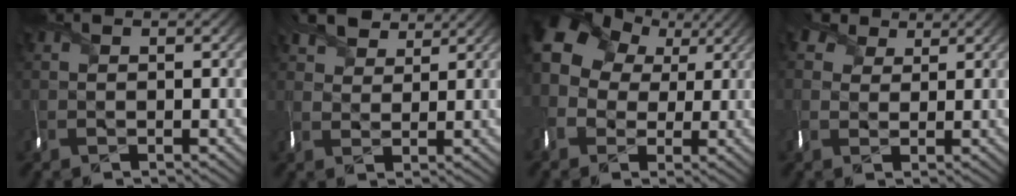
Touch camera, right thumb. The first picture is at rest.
{"total": 4.1, "force": [3.6, 1.8, 0.6], "torque": [-0.026, 0.010, 0.065]}
{"total": 11.6, "force": [2.5, 9.9, 5.6], "torque": [-0.163, 0.015, 0.026]}
{"total": 2.6, "force": [1.9, 1.8, -0.4], "torque": [-0.006, 0.006, 0.029]}